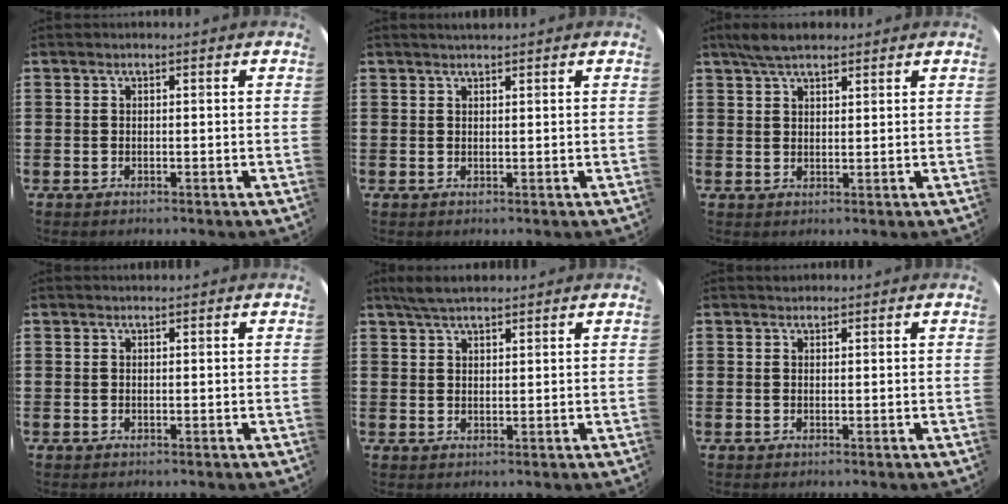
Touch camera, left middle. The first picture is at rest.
{"total": 1.0, "force": [1.0, 0.0, 0.2], "torque": [-0.003, 0.001, 0.019]}
{"total": 4.1, "force": [3.4, 1.4, 1.8], "torque": [-0.041, 0.003, 0.063]}
{"total": 0.0}
{"total": 3.6, "force": [3.2, 1.1, 1.4], "torque": [-0.034, 0.003, 0.060]}
{"total": 0.7, "force": [0.7, 0.2, -0.2], "torque": [0.003, 0.004, 0.012]}